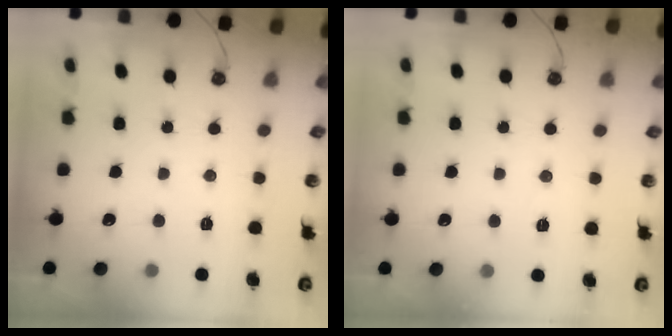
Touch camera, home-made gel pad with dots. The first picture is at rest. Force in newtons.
{"total": 5.1, "press": 2.6, "slide": 4.4}